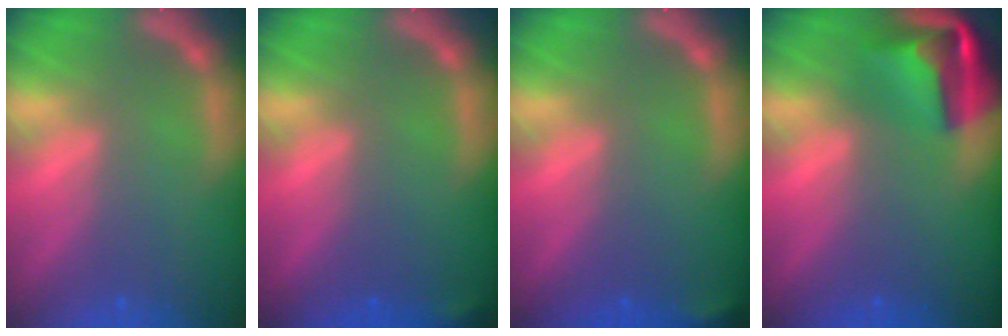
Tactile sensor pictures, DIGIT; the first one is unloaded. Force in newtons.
{"total": 0.9}
{"total": 1.4}
{"total": 7.4}